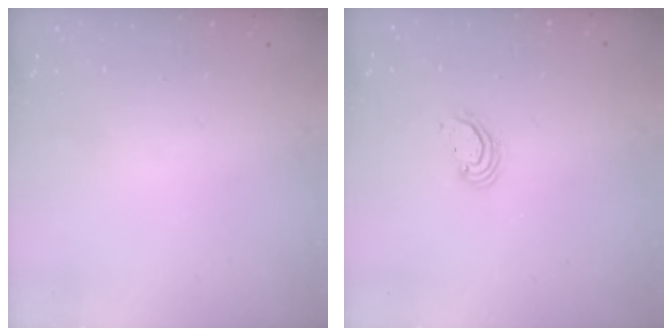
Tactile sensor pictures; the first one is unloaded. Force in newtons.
{"total": 2.4, "press": 2.4, "slide": 0.1}